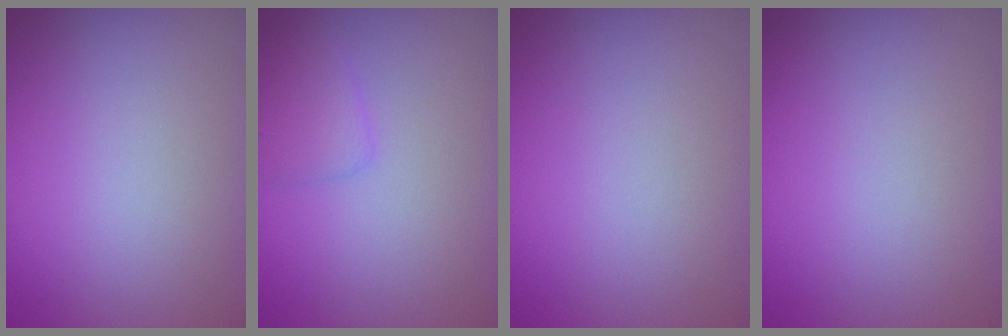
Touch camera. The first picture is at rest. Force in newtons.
{"total": 1.7, "press": 1.7, "slide": 0.1}
{"total": 0.0}
{"total": 0.0}